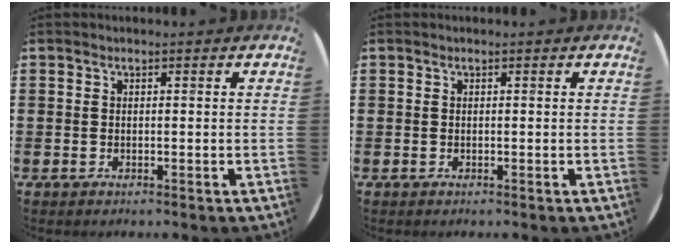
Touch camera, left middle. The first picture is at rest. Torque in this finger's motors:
{"motor_torque": [-0.10, 0.01, 0.00, 0.00]}